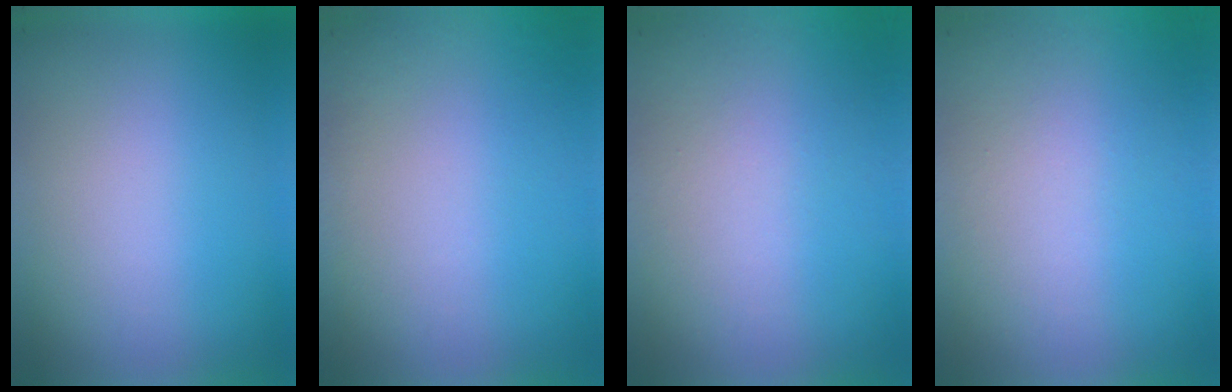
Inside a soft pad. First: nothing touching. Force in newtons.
{"total": 8.2}
{"total": 8.1}
{"total": 8.1}